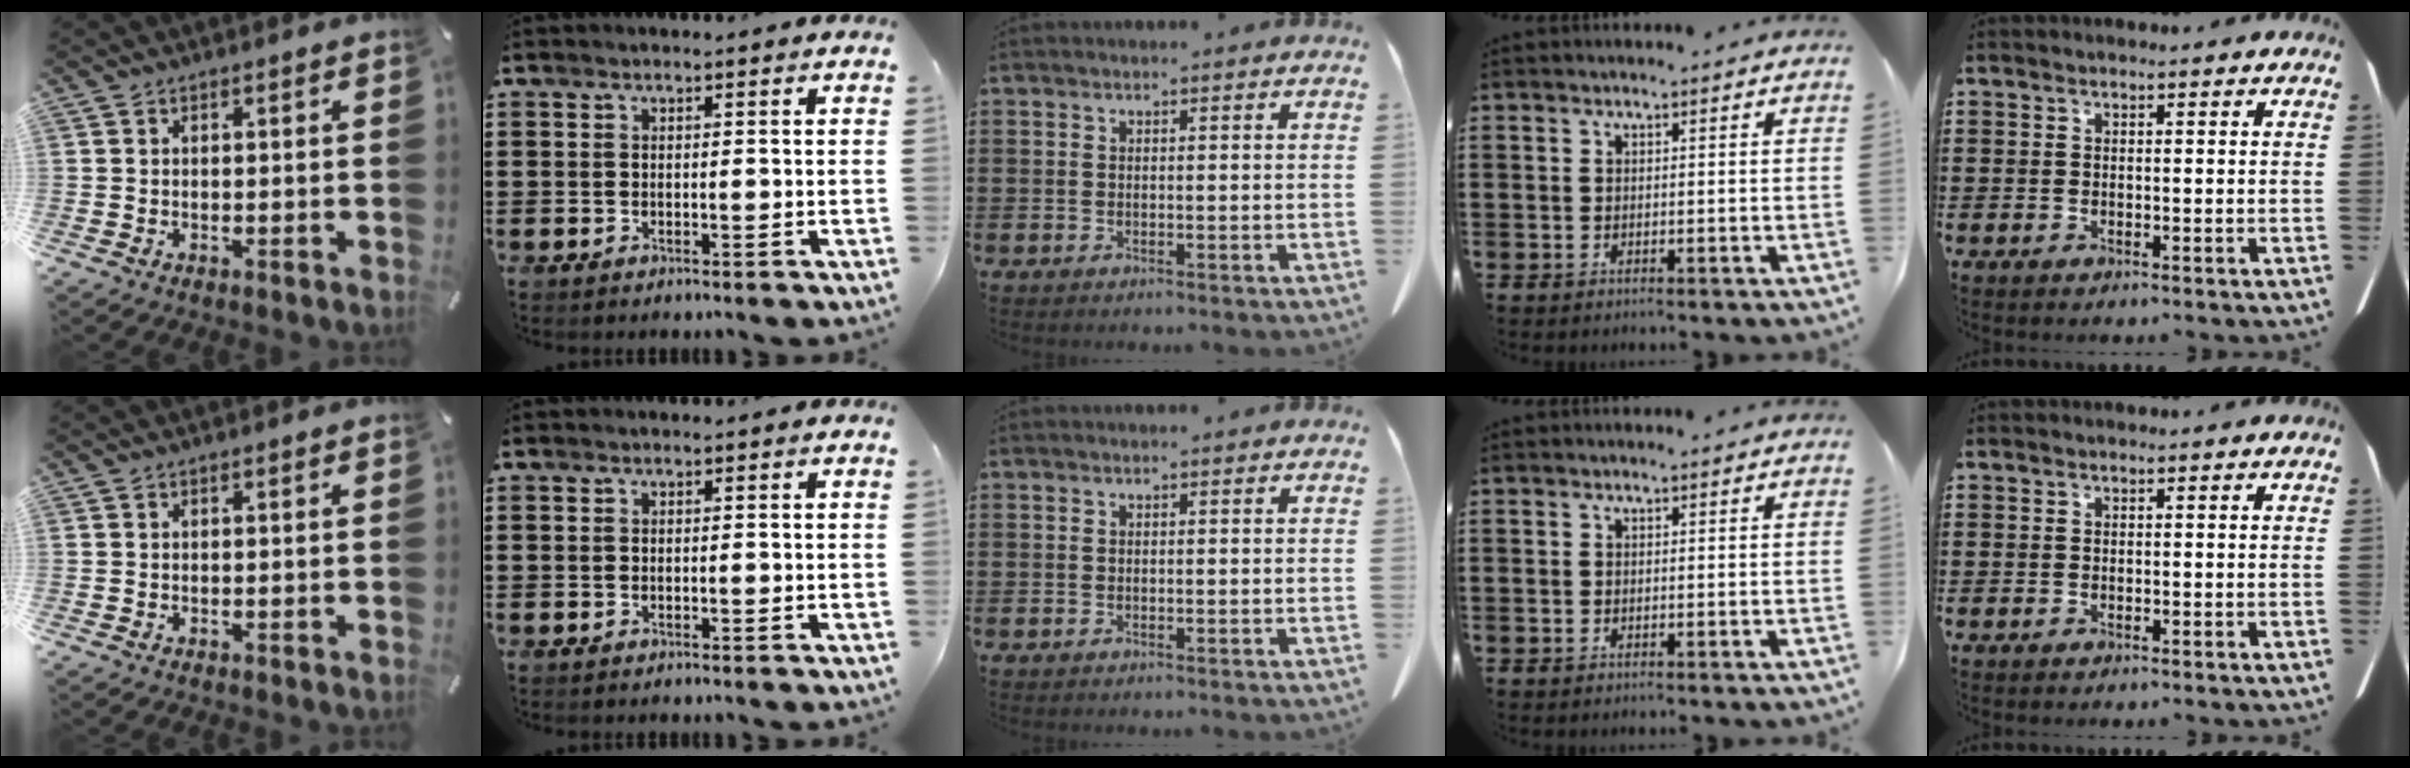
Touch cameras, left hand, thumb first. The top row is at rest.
{}